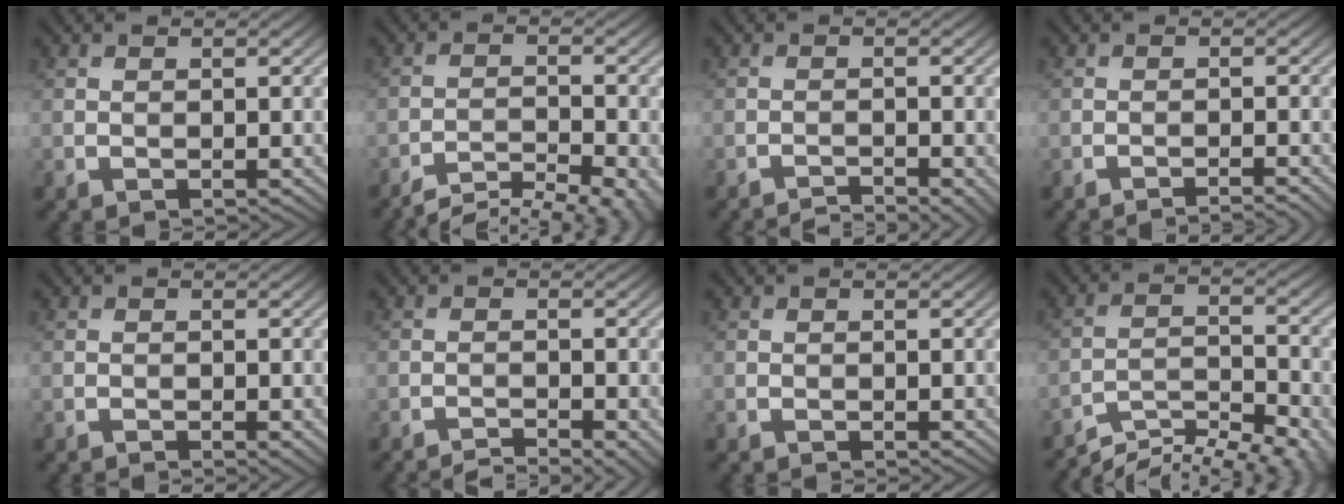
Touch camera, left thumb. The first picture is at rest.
{"total": 8.9, "force": [-7.6, 2.1, 4.2], "torque": [-0.073, -0.007, -0.106]}
{"total": 3.4, "force": [-2.8, 0.4, 1.9], "torque": [-0.029, 0.007, -0.051]}
{"total": 2.0, "force": [-1.7, 0.1, 1.1], "torque": [-0.010, 0.004, -0.035]}
{"total": 0.9, "force": [-0.6, 0.1, 0.7], "torque": [-0.011, -0.001, -0.011]}
{"total": 3.8, "force": [-3.0, 0.5, 2.2], "torque": [-0.036, 0.006, -0.055]}
{"total": 0.0}
{"total": 9.3, "force": [-7.8, 2.3, 4.5], "torque": [-0.076, -0.002, -0.125]}